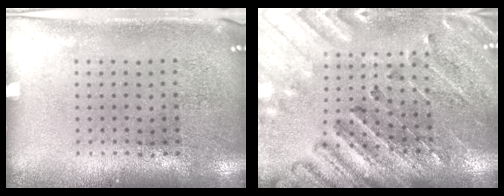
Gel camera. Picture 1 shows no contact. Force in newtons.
{"total": 2.6, "press": 2.6, "slide": 0.4}